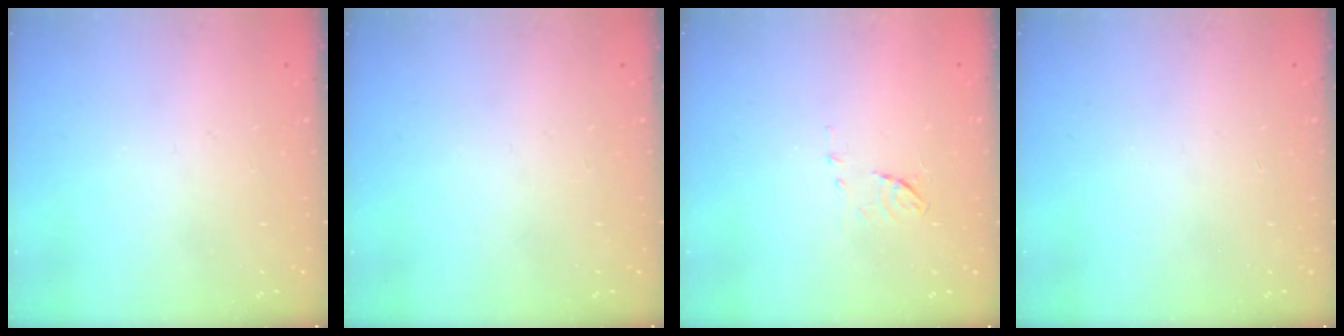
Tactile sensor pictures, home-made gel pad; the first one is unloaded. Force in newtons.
{"total": 0.0}
{"total": 5.3, "press": 5.3, "slide": 0.6}
{"total": 0.0}